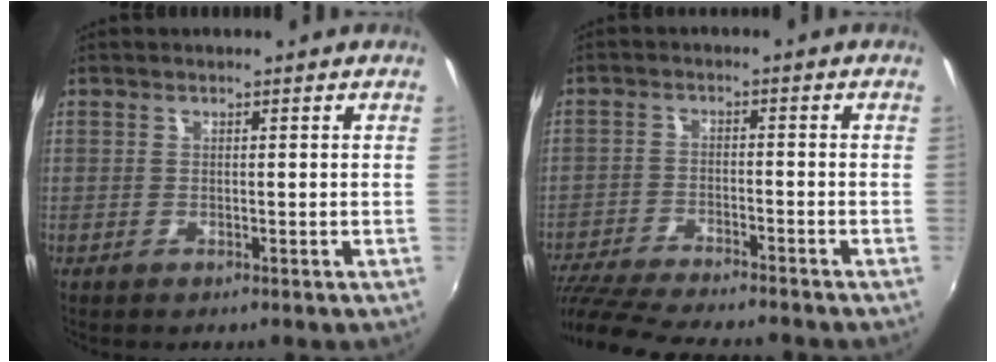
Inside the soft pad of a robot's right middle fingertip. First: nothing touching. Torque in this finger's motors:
{"motor_torque": [1.06, -1.08, 0.20, 0.07]}